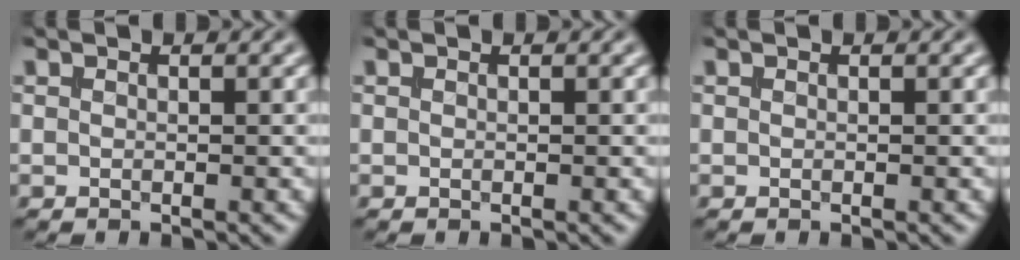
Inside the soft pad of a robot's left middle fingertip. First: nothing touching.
{"total": 0.0}
{"total": 0.0}